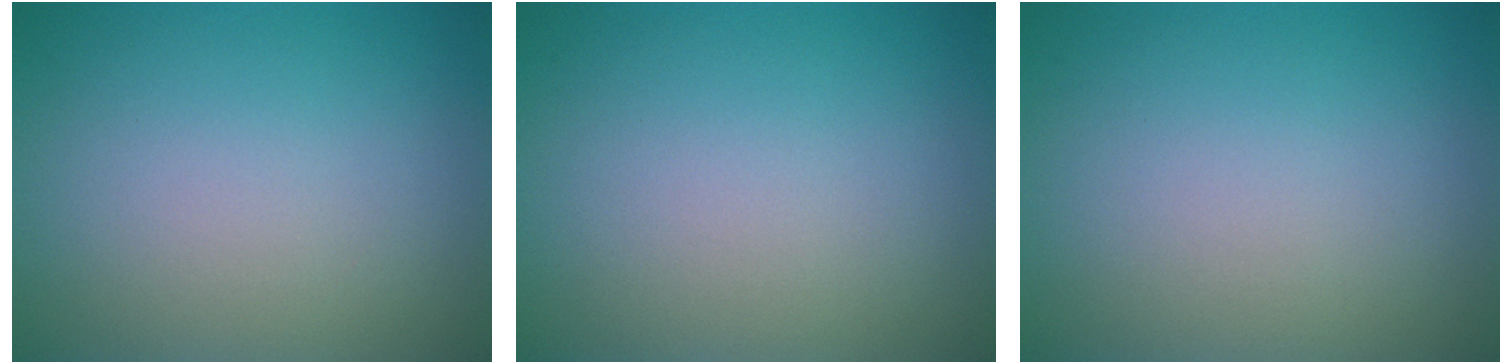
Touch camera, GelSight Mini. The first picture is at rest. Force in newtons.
{"total": 0.0}
{"total": 0.0}